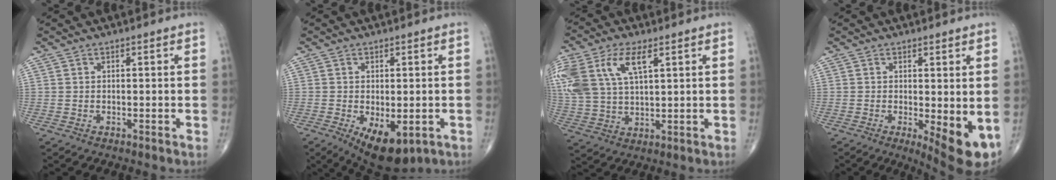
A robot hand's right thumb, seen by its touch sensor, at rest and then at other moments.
{"total": 9.7, "force": [-3.9, 4.7, 7.5], "torque": [-0.107, -0.009, -0.048]}
{"total": 17.4, "force": [6.9, 9.0, 13.3], "torque": [-0.320, 0.010, 0.135]}
{"total": 8.1, "force": [-1.4, 2.5, 7.6], "torque": [-0.103, -0.021, -0.014]}